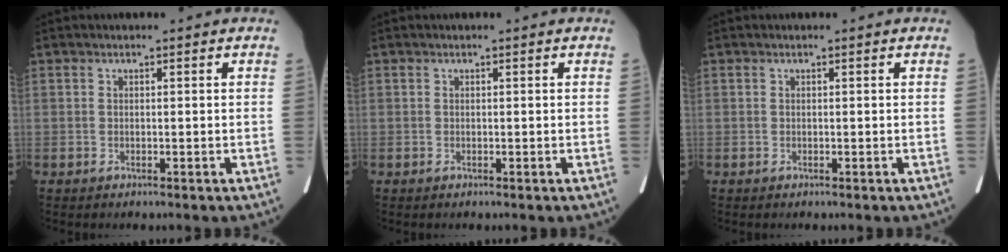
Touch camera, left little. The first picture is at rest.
{"total": 0.0}
{"total": 0.0}